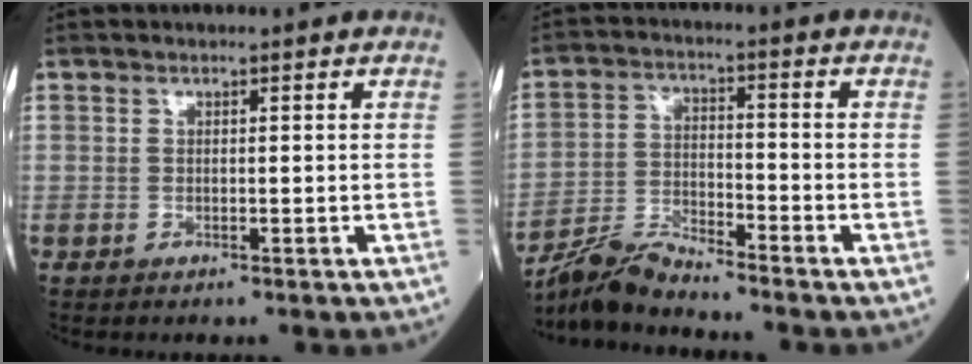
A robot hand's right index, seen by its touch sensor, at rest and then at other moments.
{"total": 6.6, "force": [-6.5, -0.5, 1.1], "torque": [-0.026, -0.010, -0.126]}